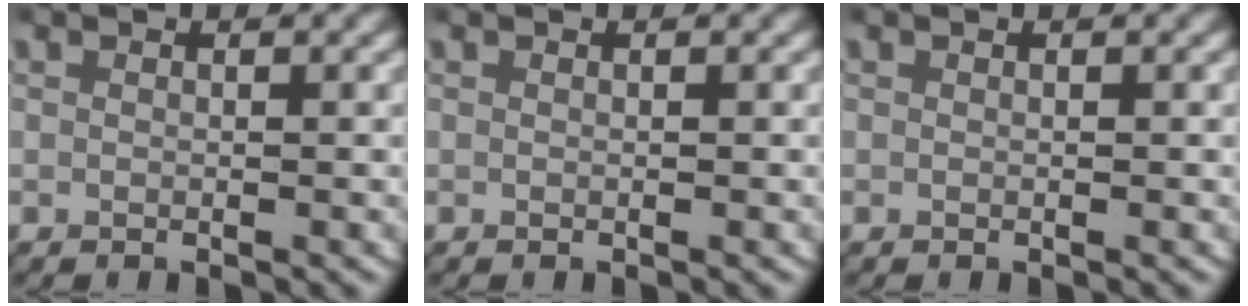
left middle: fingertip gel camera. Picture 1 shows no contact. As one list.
[{"total": 0.0}, {"total": 0.0}]